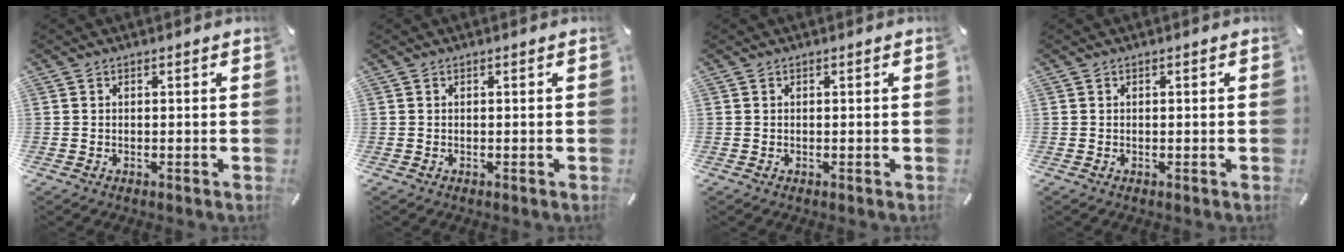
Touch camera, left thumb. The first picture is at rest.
{"total": 0.0}
{"total": 0.0}
{"total": 0.0}